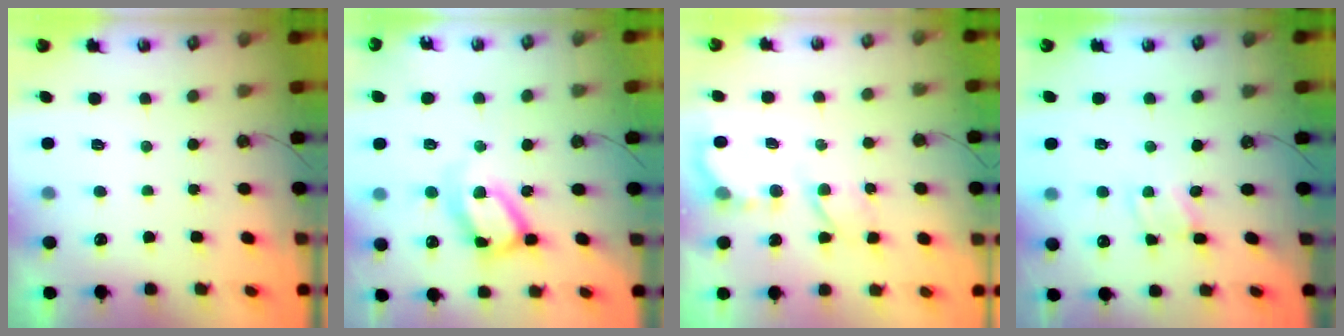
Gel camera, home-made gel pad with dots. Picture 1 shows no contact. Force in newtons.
{"total": 18.5, "press": 18.4, "slide": 1.6}
{"total": 5.7, "press": 5.7, "slide": 0.5}
{"total": 1.5, "press": 1.5, "slide": 0.0}